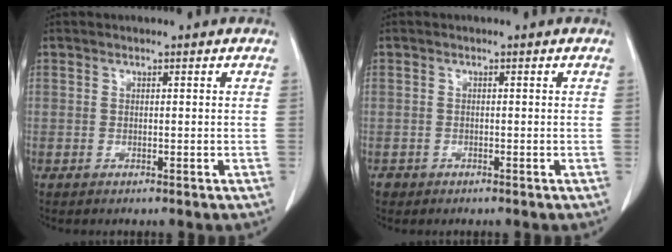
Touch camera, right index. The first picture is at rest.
{"total": 1.8, "force": [-0.8, 1.5, 0.2], "torque": [-0.006, 0.004, -0.013]}